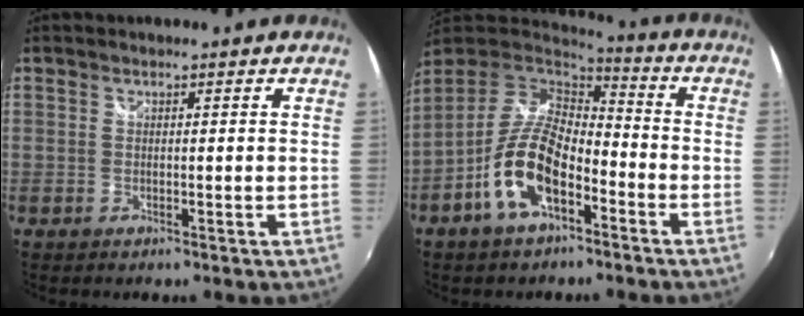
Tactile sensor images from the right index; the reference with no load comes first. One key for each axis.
{"total": 13.8, "fx": -6.3, "fy": 6.4, "fz": 10.4, "tx": -0.214, "ty": 0.000, "tz": -0.116}